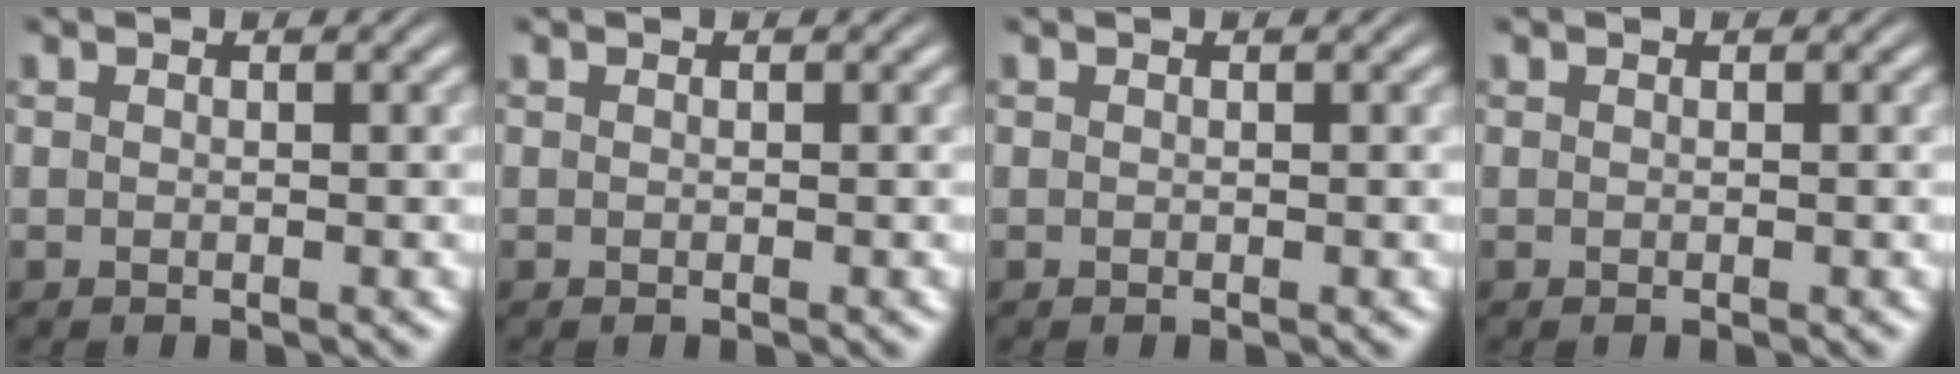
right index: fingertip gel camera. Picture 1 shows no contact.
{"total": 0.0}
{"total": 0.0}
{"total": 0.0}